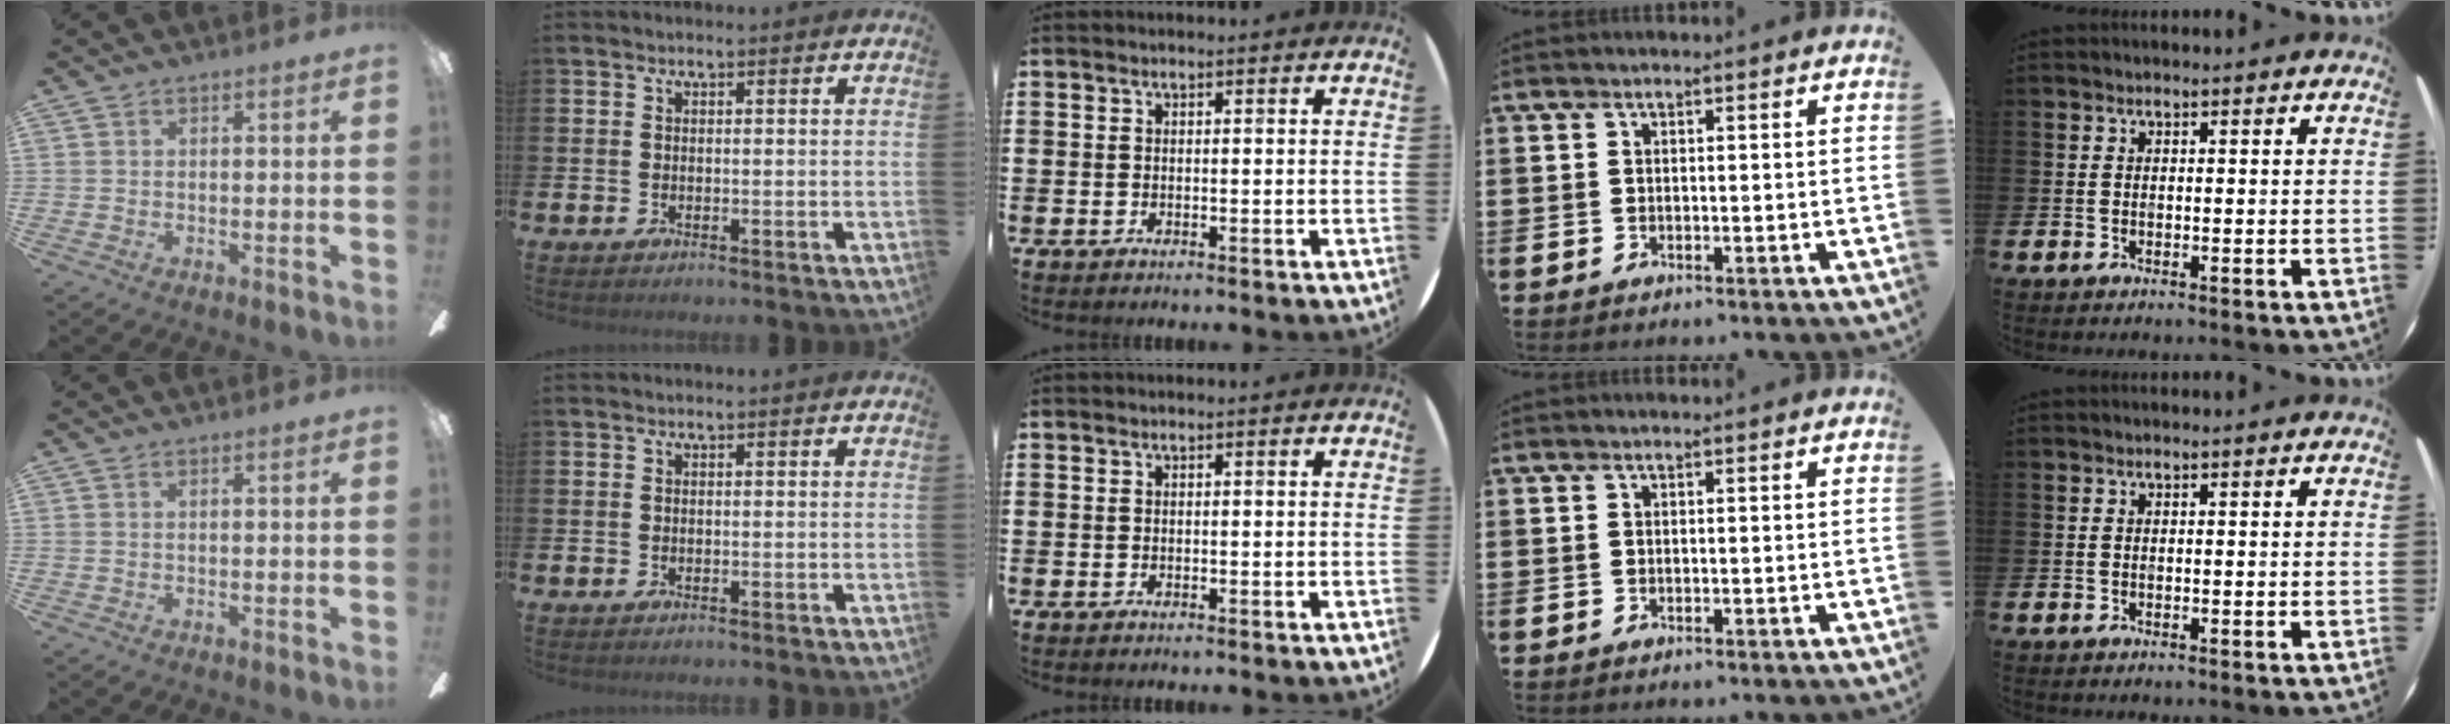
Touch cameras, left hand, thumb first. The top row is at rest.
{}